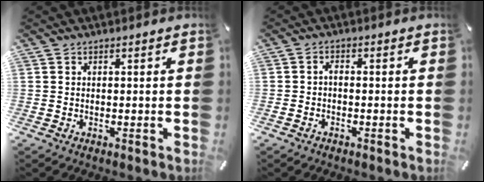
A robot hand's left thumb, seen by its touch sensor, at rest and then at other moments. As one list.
[{"total": 1.4, "force": [-0.8, 0.5, 1.1], "torque": [-0.020, 0.003, -0.016]}]